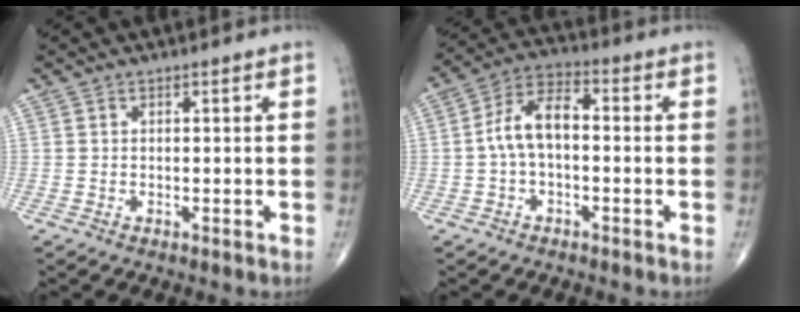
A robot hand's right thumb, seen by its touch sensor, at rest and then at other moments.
{"total": 8.4, "force": [-0.5, 4.6, 7.1], "torque": [-0.130, 0.033, -0.020]}